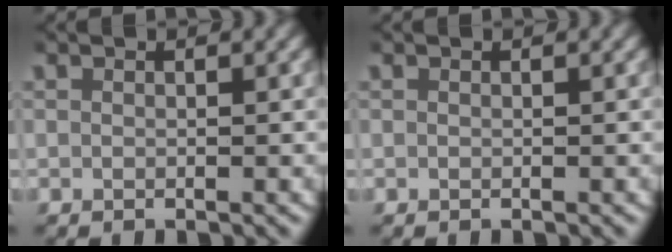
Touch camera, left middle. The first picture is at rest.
{"total": 0.0}